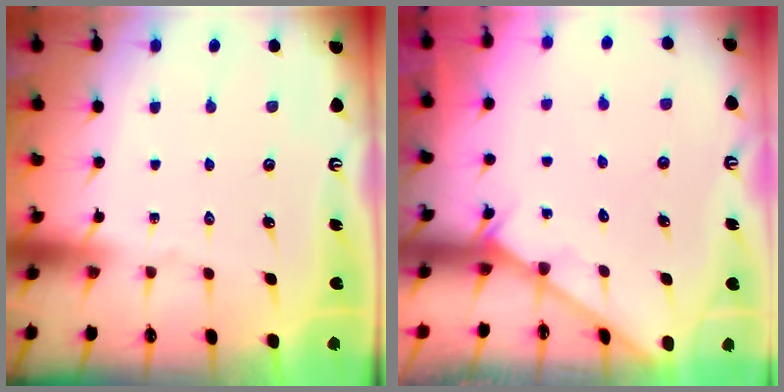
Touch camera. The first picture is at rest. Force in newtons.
{"total": 2.9, "press": 2.9, "slide": 0.3}